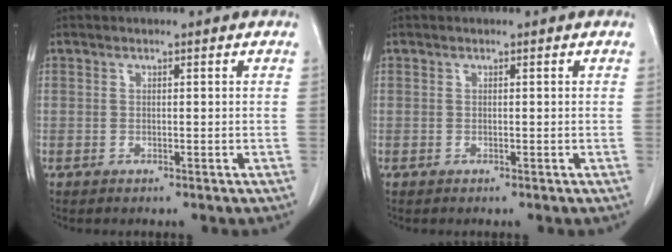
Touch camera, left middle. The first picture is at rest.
{"total": 0.0}